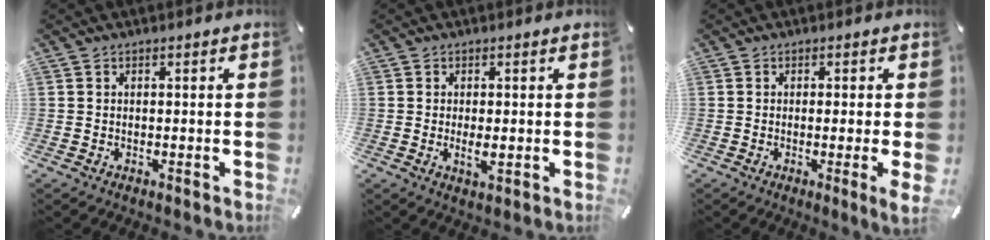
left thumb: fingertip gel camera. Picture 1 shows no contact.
{"total": 3.3, "force": [-0.1, 0.9, 3.2], "torque": [-0.047, -0.005, -0.003]}
{"total": 4.4, "force": [-0.5, -0.1, 4.4], "torque": [-0.070, -0.015, -0.005]}